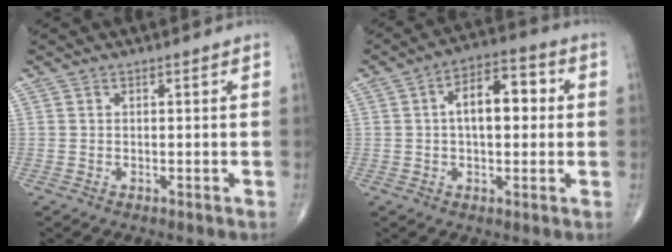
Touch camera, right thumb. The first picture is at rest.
{"total": 10.5, "force": [1.2, 5.5, 8.9], "torque": [-0.125, 0.024, 0.011]}